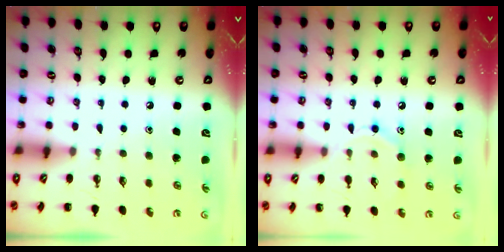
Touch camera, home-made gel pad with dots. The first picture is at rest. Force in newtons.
{"total": 7.8, "press": 7.8, "slide": 1.1}